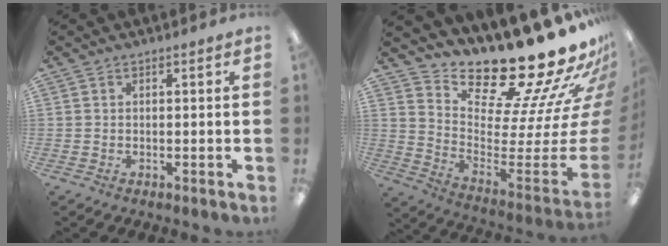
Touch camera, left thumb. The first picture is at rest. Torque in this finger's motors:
{"motor_torque": [1.54, 0.45, 0.67, -2.10, 0.06]}